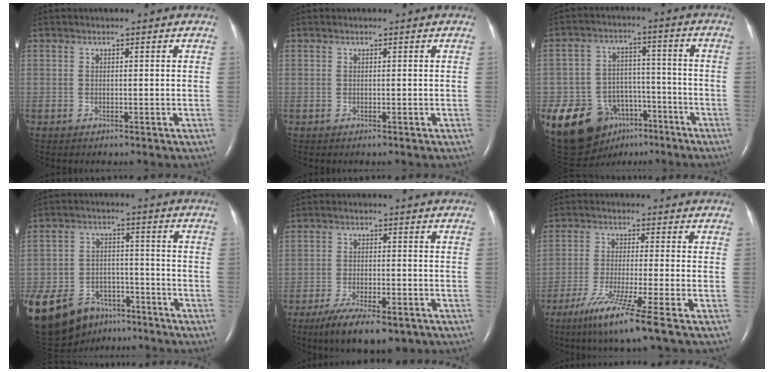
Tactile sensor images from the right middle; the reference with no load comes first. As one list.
[{"total": 0.0}, {"total": 16.2, "force": [-8.7, 11.8, 6.9], "torque": [-0.125, 0.038, -0.128]}, {"total": 25.0, "force": [-15.1, 16.2, 11.5], "torque": [-0.338, -0.019, -0.239]}, {"total": 10.5, "force": [-7.3, 3.4, 6.8], "torque": [-0.108, -0.012, -0.111]}, {"total": 9.6, "force": [-6.1, -1.4, 7.4], "torque": [-0.140, -0.036, -0.111]}]